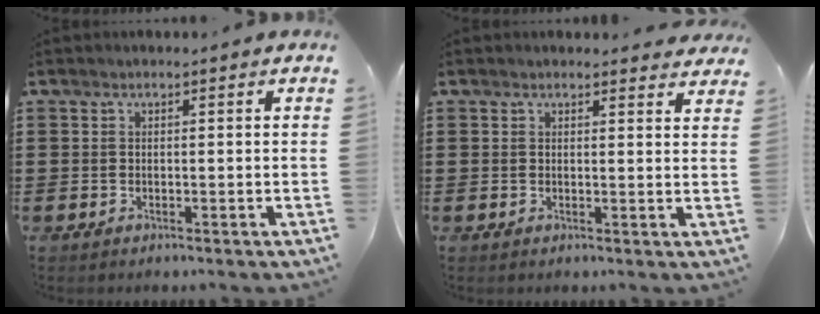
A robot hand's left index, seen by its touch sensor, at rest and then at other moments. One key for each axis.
{"total": 1.7, "fx": 1.6, "fy": 0.3, "fz": 0.3, "tx": -0.001, "ty": 0.000, "tz": 0.031}